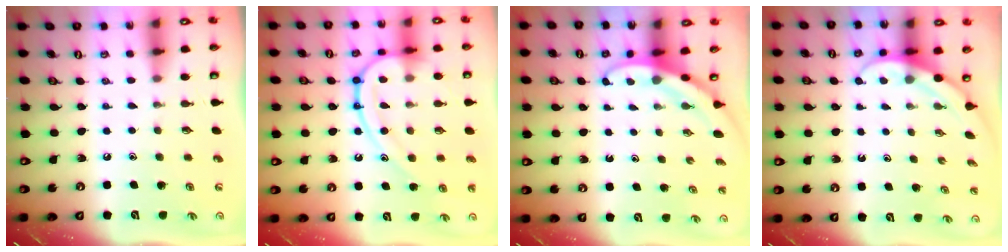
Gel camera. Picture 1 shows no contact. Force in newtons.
{"total": 15.7, "press": 15.6, "slide": 1.6}
{"total": 3.1, "press": 3.1, "slide": 0.1}
{"total": 4.8, "press": 4.8, "slide": 0.3}